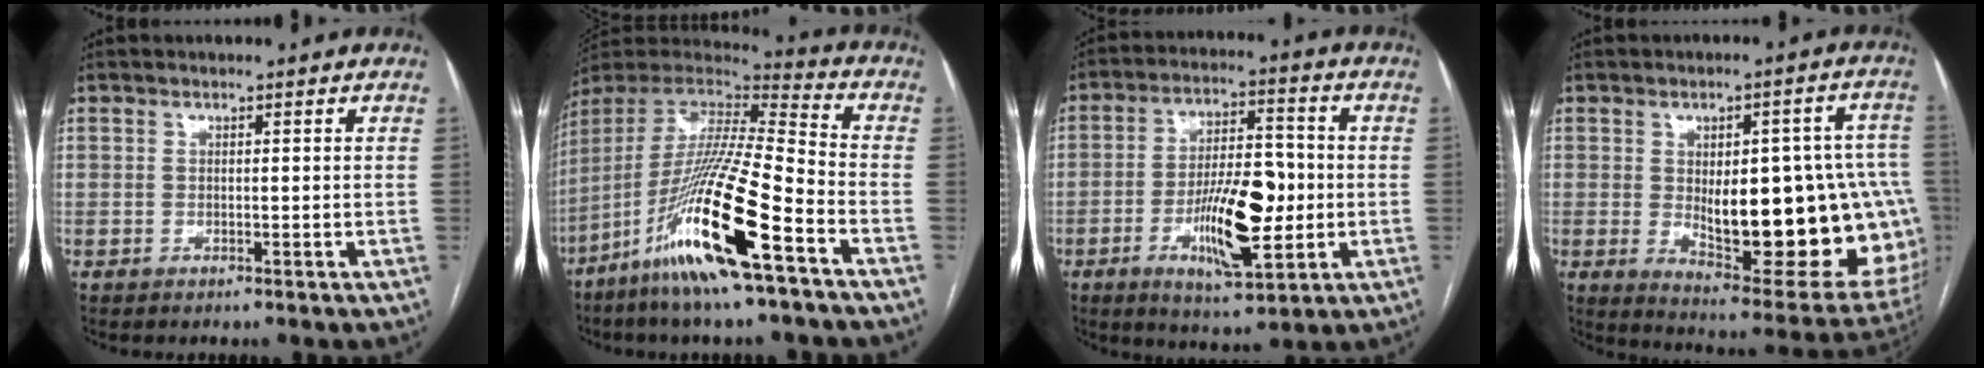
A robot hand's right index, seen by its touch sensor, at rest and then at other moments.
{"total": 22.1, "force": [-10.9, 1.1, 19.2], "torque": [-0.407, -0.048, -0.210]}
{"total": 13.3, "force": [-2.9, 4.0, 12.3], "torque": [-0.214, 0.003, -0.043]}
{"total": 25.1, "force": [-1.9, 8.6, 23.5], "torque": [-0.235, 0.013, 0.005]}